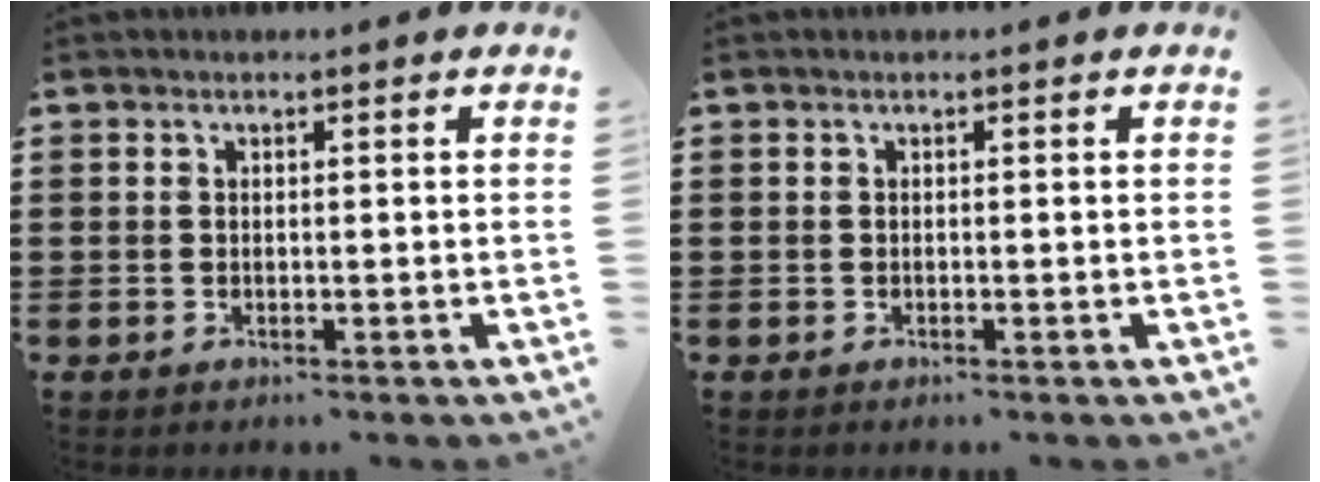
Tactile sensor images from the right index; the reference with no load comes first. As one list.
[{"total": 0.0}]